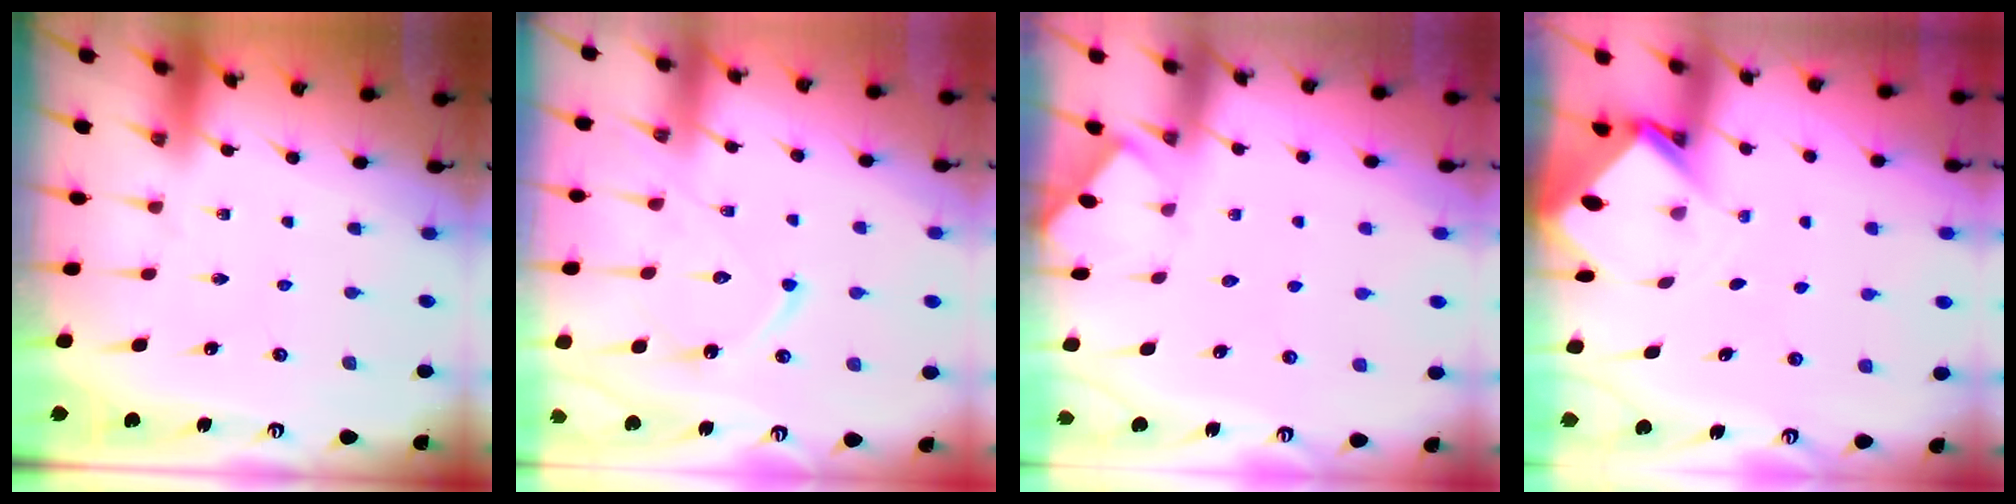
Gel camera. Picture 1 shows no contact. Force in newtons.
{"total": 12.5, "press": 12.4, "slide": 1.1}
{"total": 1.9, "press": 1.9, "slide": 0.3}
{"total": 3.5, "press": 3.5, "slide": 0.2}